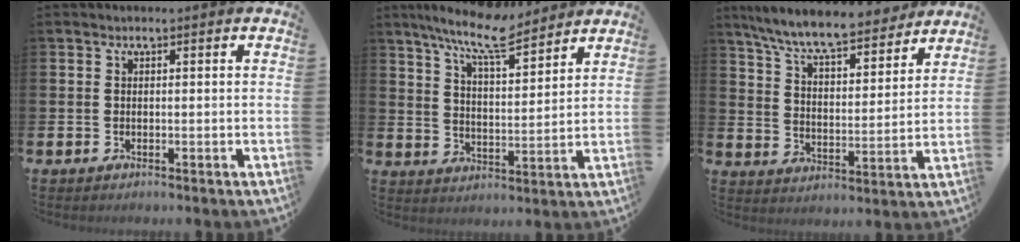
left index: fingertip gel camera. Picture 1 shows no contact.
{"total": 9.3, "force": [8.2, 1.3, 4.2], "torque": [-0.101, -0.038, 0.146]}
{"total": 9.1, "force": [8.3, 1.3, 3.4], "torque": [-0.095, -0.053, 0.145]}